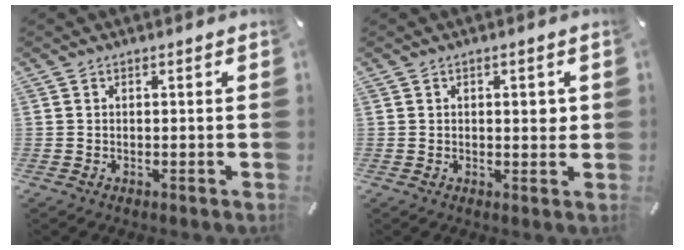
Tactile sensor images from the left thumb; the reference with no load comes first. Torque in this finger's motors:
{"motor_torque": [0.65, 0.70, 0.30, -0.36, 0.10]}